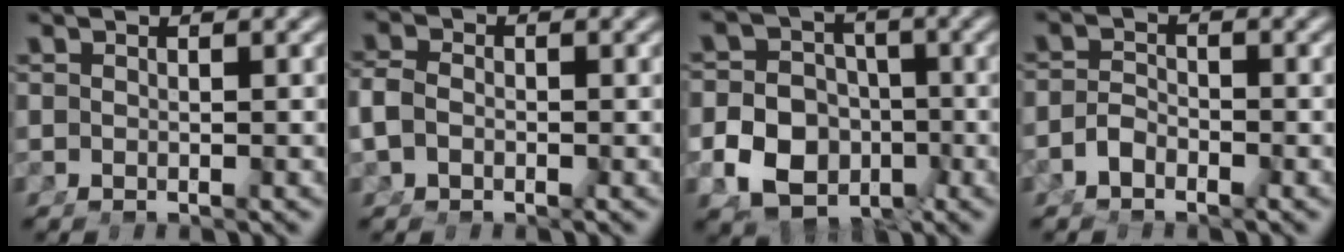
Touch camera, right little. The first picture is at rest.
{"total": 2.1, "force": [-0.6, 1.5, 1.4], "torque": [-0.040, -0.011, -0.003]}
{"total": 13.6, "force": [-3.9, 12.1, 4.9], "torque": [-0.116, -0.058, -0.064]}
{"total": 2.2, "force": [-1.8, 1.0, 0.9], "torque": [-0.017, -0.008, -0.027]}